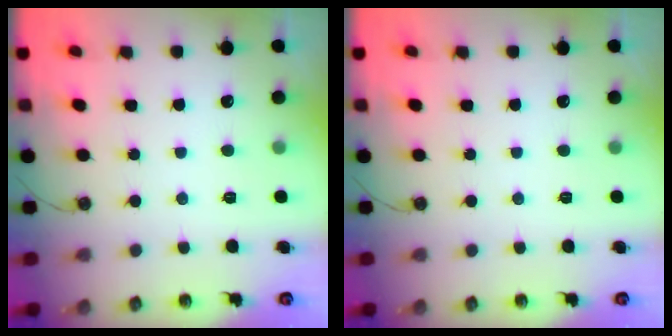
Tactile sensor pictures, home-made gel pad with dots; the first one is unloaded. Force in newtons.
{"total": 0.0}